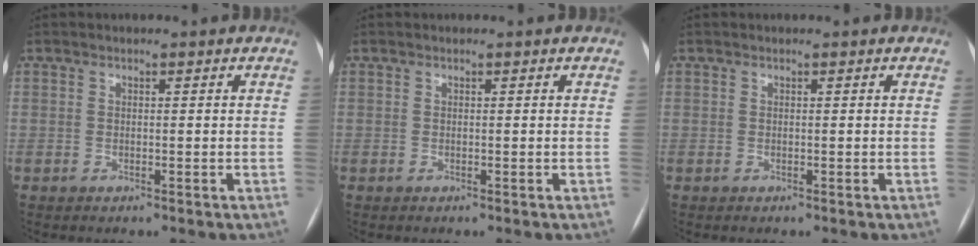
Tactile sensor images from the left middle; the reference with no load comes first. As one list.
[{"total": 0.0}, {"total": 0.0}]